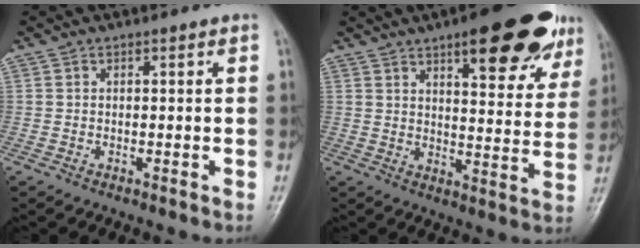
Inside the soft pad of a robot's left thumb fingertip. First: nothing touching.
{"total": 19.2, "force": [11.5, 6.5, 14.0], "torque": [-0.140, -0.039, 0.154]}